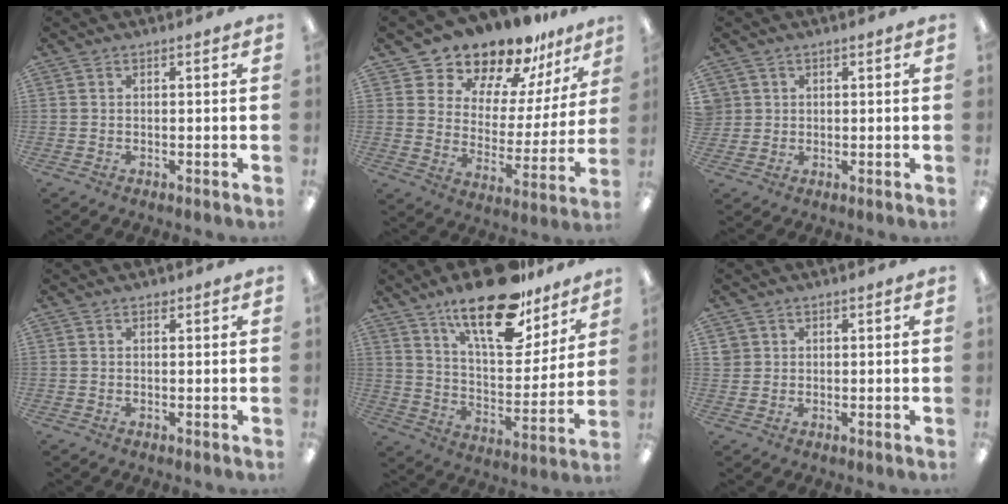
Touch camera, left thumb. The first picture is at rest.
{"total": 13.2, "force": [12.1, 5.0, 2.2], "torque": [-0.056, -0.103, 0.223]}
{"total": 2.7, "force": [0.8, 2.6, -0.3], "torque": [0.005, 0.002, 0.012]}
{"total": 0.9, "force": [0.7, 0.4, 0.4], "torque": [-0.001, -0.002, 0.010]}
{"total": 21.5, "force": [15.1, 8.5, 12.7], "torque": [-0.202, -0.090, 0.257]}
{"total": 2.2, "force": [0.8, 2.0, 0.2], "torque": [-0.007, 0.004, 0.015]}